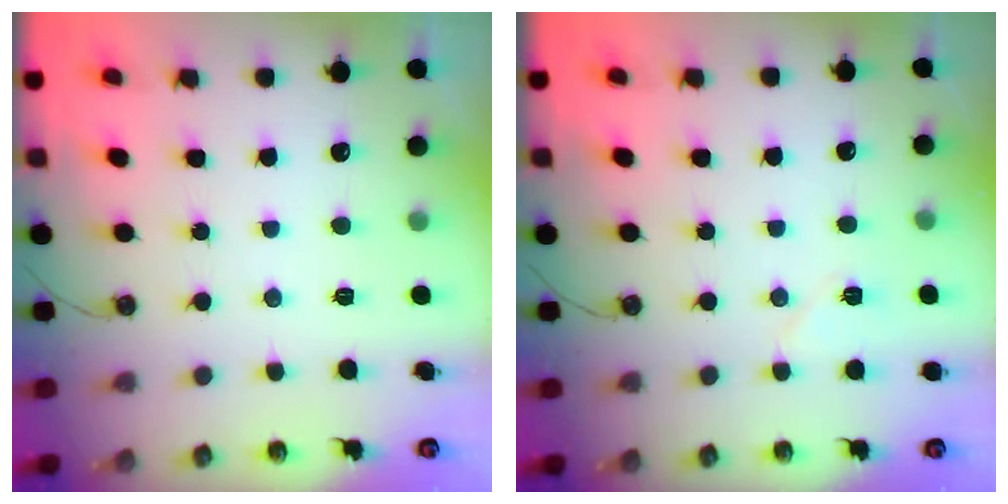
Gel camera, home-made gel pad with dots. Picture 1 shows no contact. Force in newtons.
{"total": 7.1, "press": 6.9, "slide": 1.7}